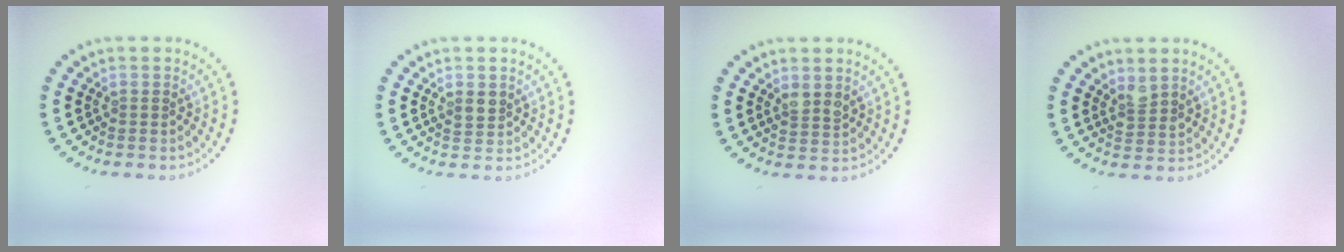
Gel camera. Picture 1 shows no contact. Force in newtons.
{"total": 1.4, "press": 1.3, "slide": 0.6}
{"total": 1.6, "press": 1.4, "slide": 0.7}
{"total": 1.7, "press": 1.4, "slide": 0.9}